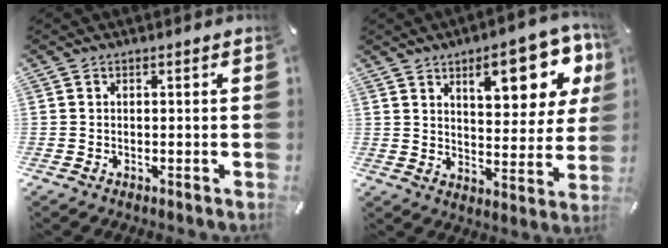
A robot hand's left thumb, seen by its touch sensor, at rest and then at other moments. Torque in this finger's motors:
{"motor_torque": [2.46, 2.55, 1.44, -1.32, 0.13]}